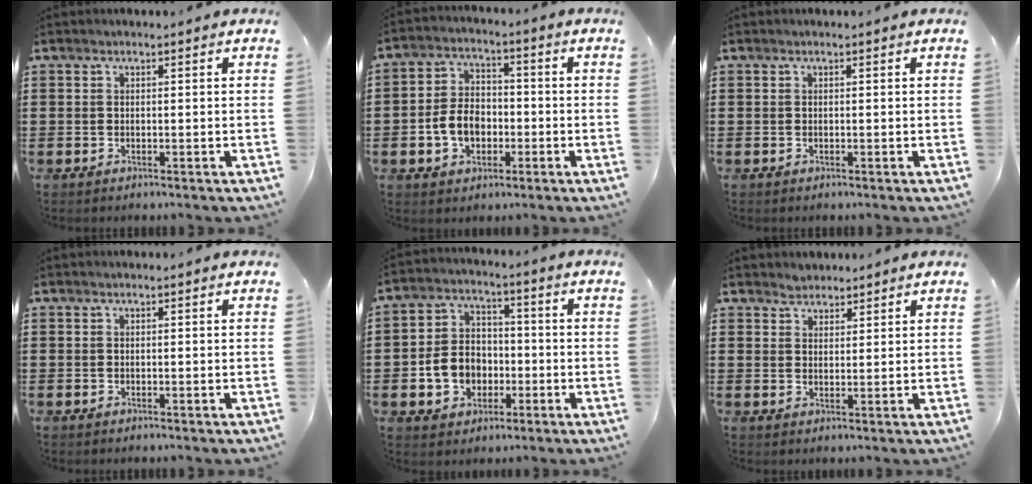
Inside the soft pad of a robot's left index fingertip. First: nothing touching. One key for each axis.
{"total": 6.5, "fx": -1.9, "fy": 4.6, "fz": 4.2, "tx": -0.099, "ty": 0.006, "tz": -0.040}
{"total": 0.0}
{"total": 0.0}
{"total": 7.3, "fx": -1.9, "fy": 6.2, "fz": 3.5, "tx": -0.079, "ty": 0.015, "tz": -0.038}
{"total": 2.0, "fx": 1.8, "fy": 0.8, "fz": -0.2, "tx": -0.002, "ty": 0.002, "tz": 0.037}